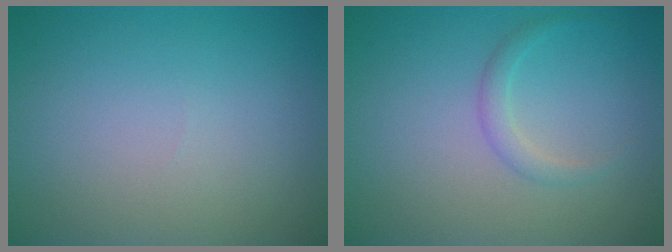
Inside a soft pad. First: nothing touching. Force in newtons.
{"total": 1.4, "press": 1.3, "slide": 0.1}